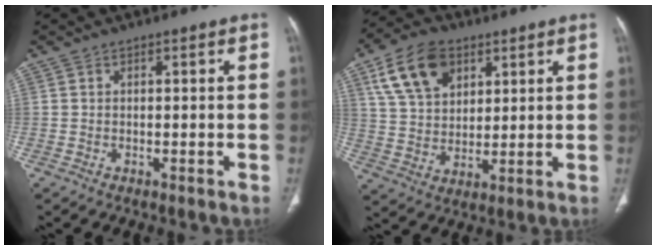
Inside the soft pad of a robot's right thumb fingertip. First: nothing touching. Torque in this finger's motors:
{"motor_torque": [-0.38, 3.02, 0.85, 0.07, 0.12]}